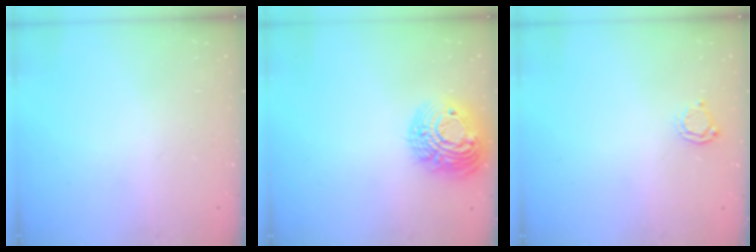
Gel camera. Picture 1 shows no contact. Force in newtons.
{"total": 16.4, "press": 16.3, "slide": 1.5}
{"total": 3.8, "press": 3.8, "slide": 0.5}